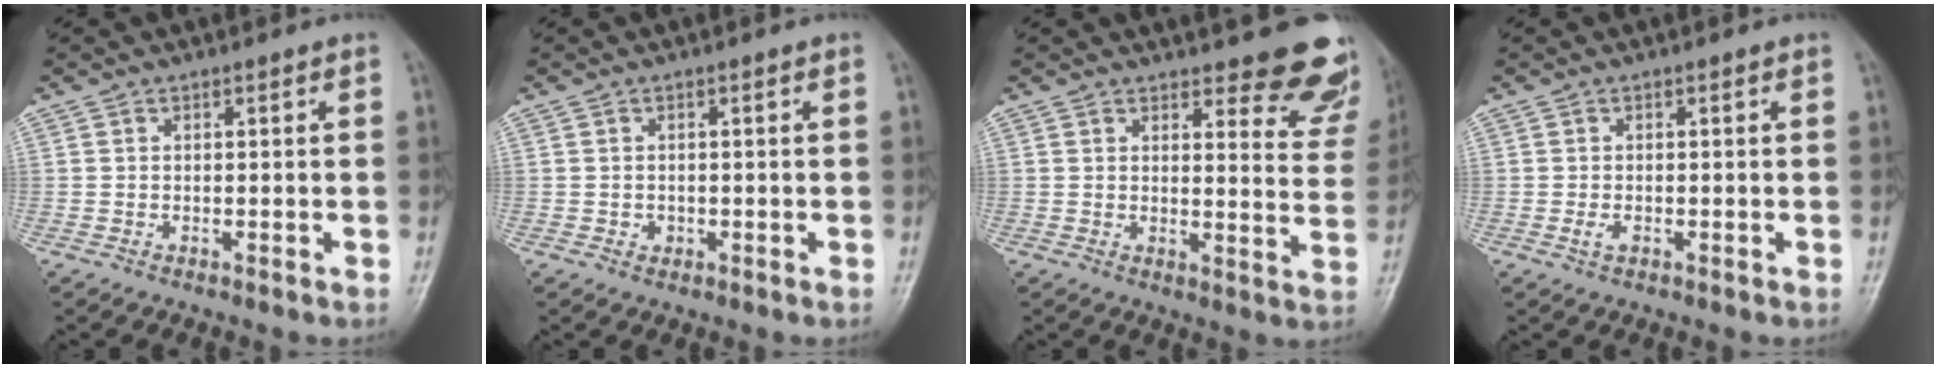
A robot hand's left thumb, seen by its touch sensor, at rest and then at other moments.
{"total": 1.3, "force": [-0.3, 1.2, 0.4], "torque": [0.002, 0.003, -0.002]}
{"total": 13.1, "force": [11.3, 4.1, 5.3], "torque": [-0.010, -0.084, 0.111]}
{"total": 1.8, "force": [-0.4, 1.1, 1.3], "torque": [-0.020, -0.001, -0.009]}